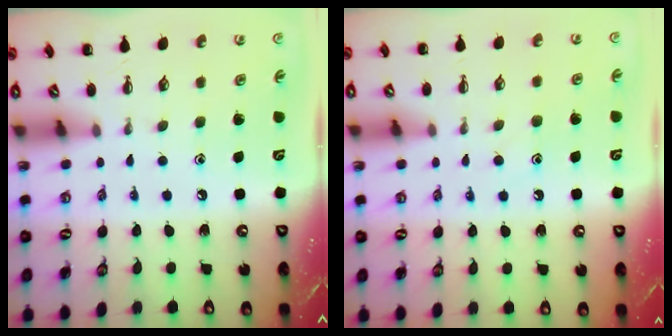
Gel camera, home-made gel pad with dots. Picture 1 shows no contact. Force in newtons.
{"total": 6.7, "press": 6.6, "slide": 1.0}